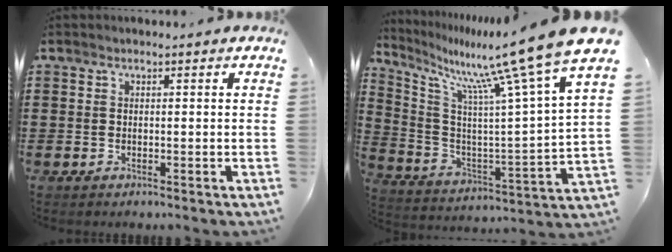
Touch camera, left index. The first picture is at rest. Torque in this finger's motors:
{"motor_torque": [0.78, -0.19, 1.05, 0.21]}